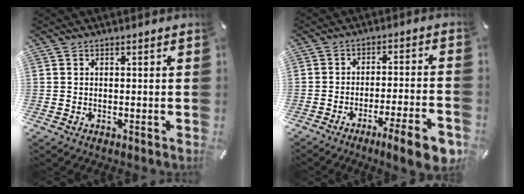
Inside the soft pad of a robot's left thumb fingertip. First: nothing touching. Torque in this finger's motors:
{"motor_torque": [1.87, 2.76, 1.45, 0.61, 0.06]}